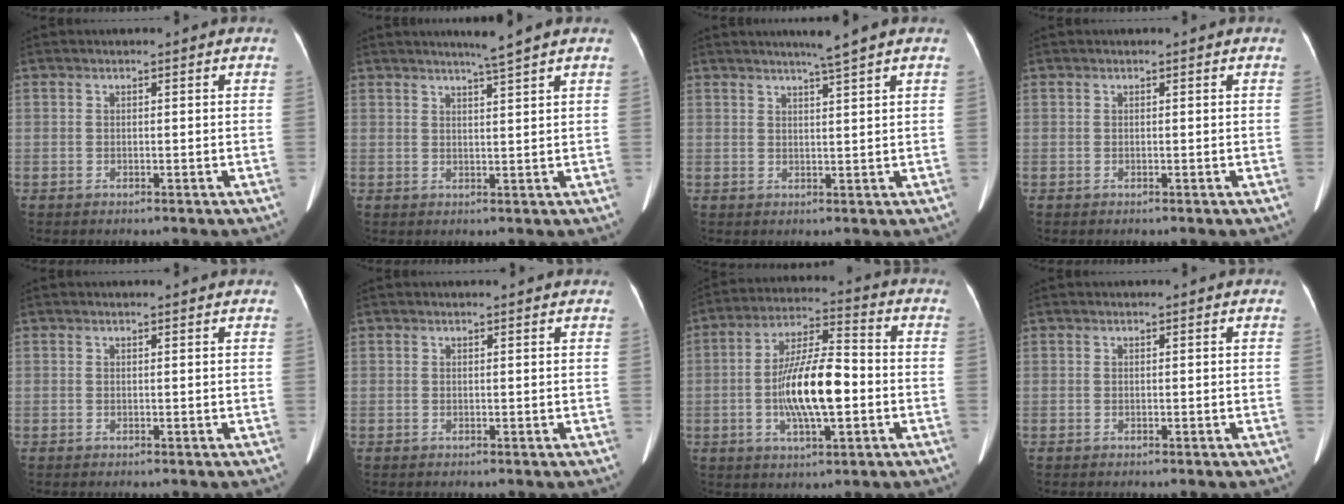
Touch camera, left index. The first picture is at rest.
{"total": 3.2, "force": [2.5, -1.2, 1.5], "torque": [-0.024, -0.007, 0.045]}
{"total": 3.2, "force": [2.5, -1.1, 1.7], "torque": [-0.028, -0.005, 0.044]}
{"total": 0.0}
{"total": 0.6, "force": [0.6, 0.0, 0.1], "torque": [-0.010, 0.003, 0.004]}
{"total": 1.0, "force": [0.9, 0.0, 0.2], "torque": [-0.012, 0.003, 0.007]}
{"total": 12.5, "force": [-2.2, 3.1, 11.9], "torque": [-0.230, 0.007, -0.036]}
{"total": 0.0}